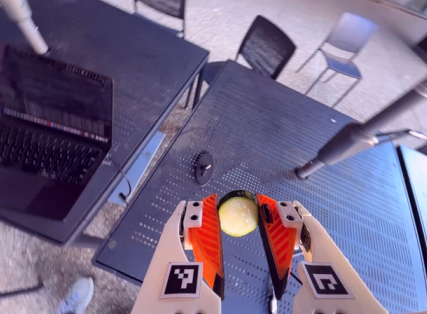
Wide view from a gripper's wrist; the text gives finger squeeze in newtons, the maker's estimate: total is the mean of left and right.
{"total": 11.2, "left": 11.7, "right": 10.7}